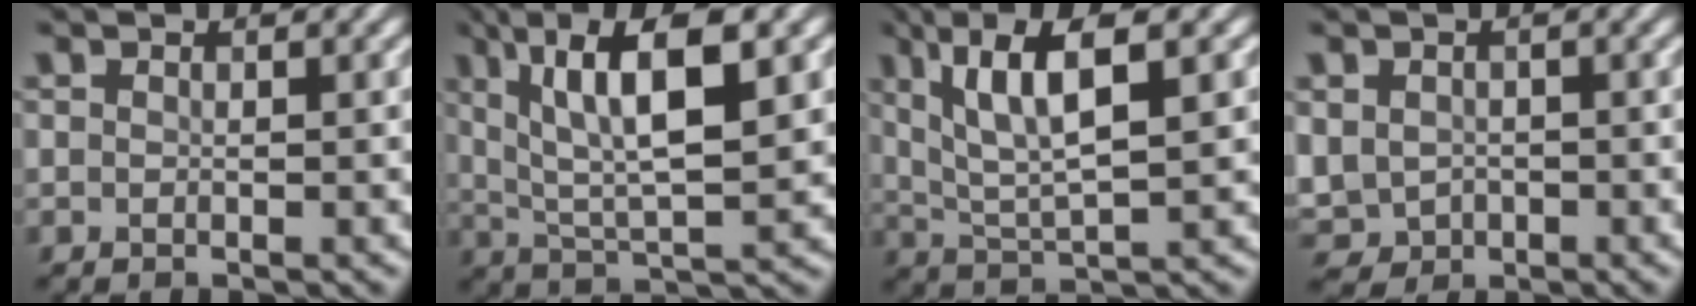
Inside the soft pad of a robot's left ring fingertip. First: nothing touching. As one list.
[{"total": 10.2, "force": [4.0, 3.0, 8.9], "torque": [-0.154, 0.008, 0.072]}, {"total": 8.2, "force": [3.3, 2.3, 7.2], "torque": [-0.134, 0.010, 0.062]}, {"total": 3.9, "force": [-0.5, 3.4, 1.7], "torque": [-0.042, -0.009, -0.003]}]